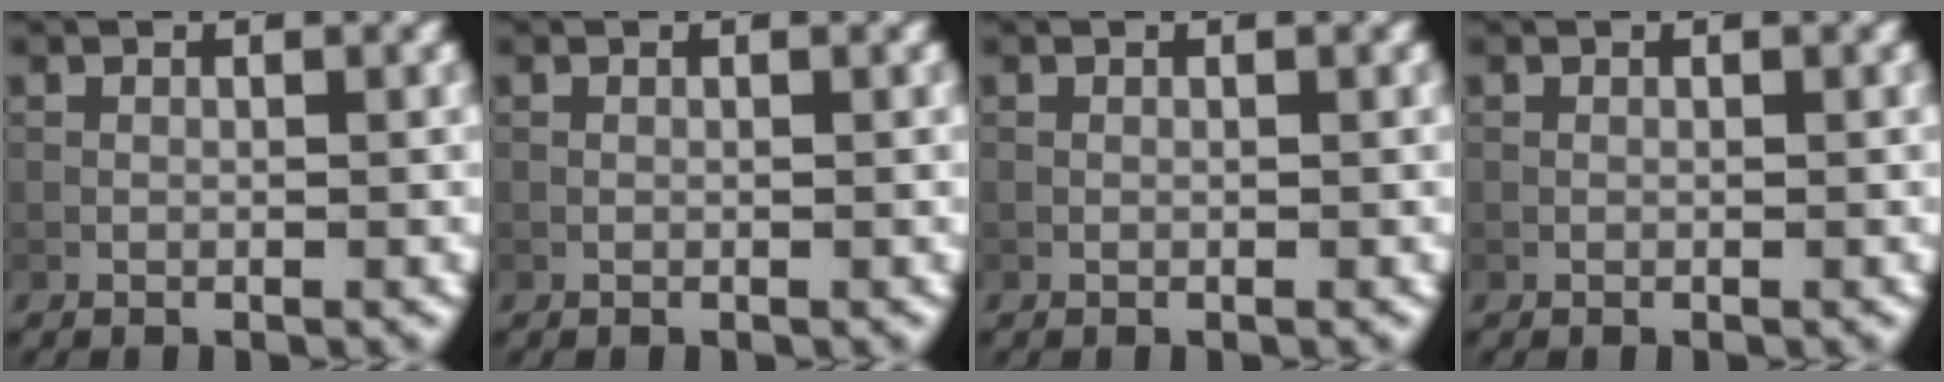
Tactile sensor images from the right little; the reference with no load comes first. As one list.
[{"total": 0.0}, {"total": 0.0}, {"total": 0.0}]